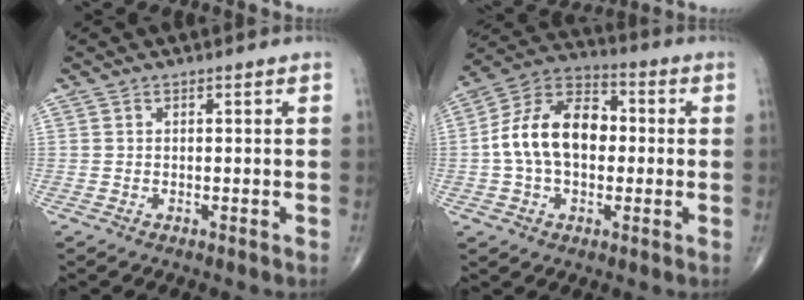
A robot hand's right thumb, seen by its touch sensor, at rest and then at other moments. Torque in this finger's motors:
{"motor_torque": [0.36, 0.31, 1.46, 0.23, 0.33]}